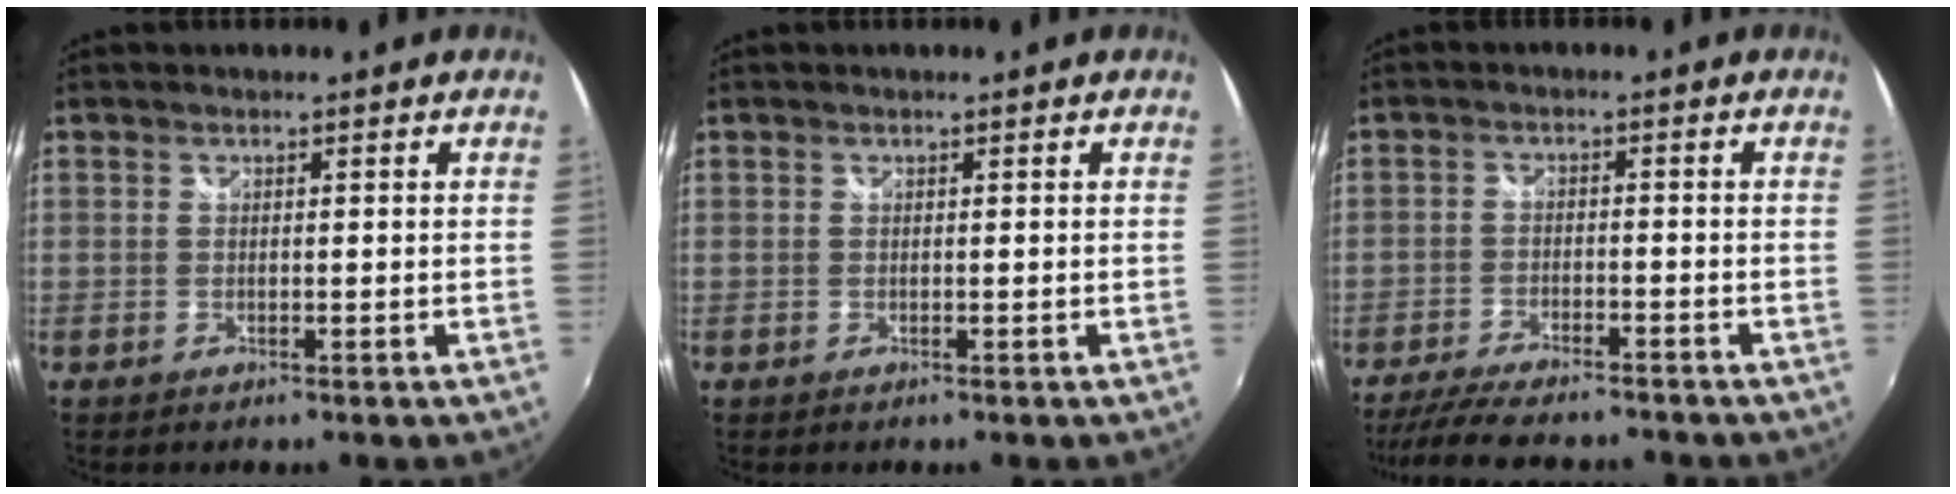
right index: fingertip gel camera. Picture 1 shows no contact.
{"total": 0.0}
{"total": 12.8, "force": [-11.1, 2.6, 5.8], "torque": [-0.130, -0.026, -0.180]}